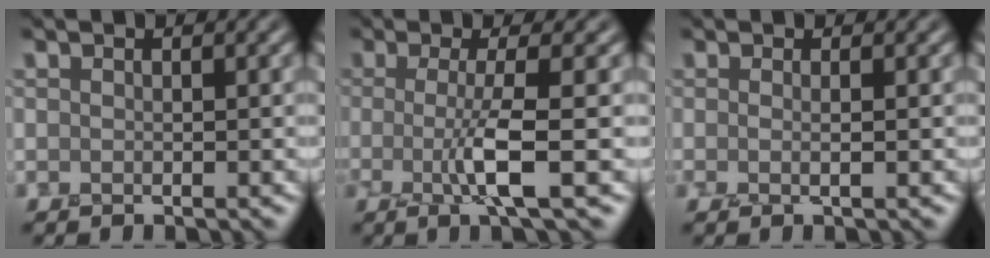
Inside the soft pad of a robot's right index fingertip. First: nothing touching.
{"total": 4.3, "force": [-0.4, 0.5, 4.2], "torque": [-0.084, -0.006, -0.012]}
{"total": 1.3, "force": [0.2, 0.3, 1.2], "torque": [-0.014, -0.005, -0.009]}